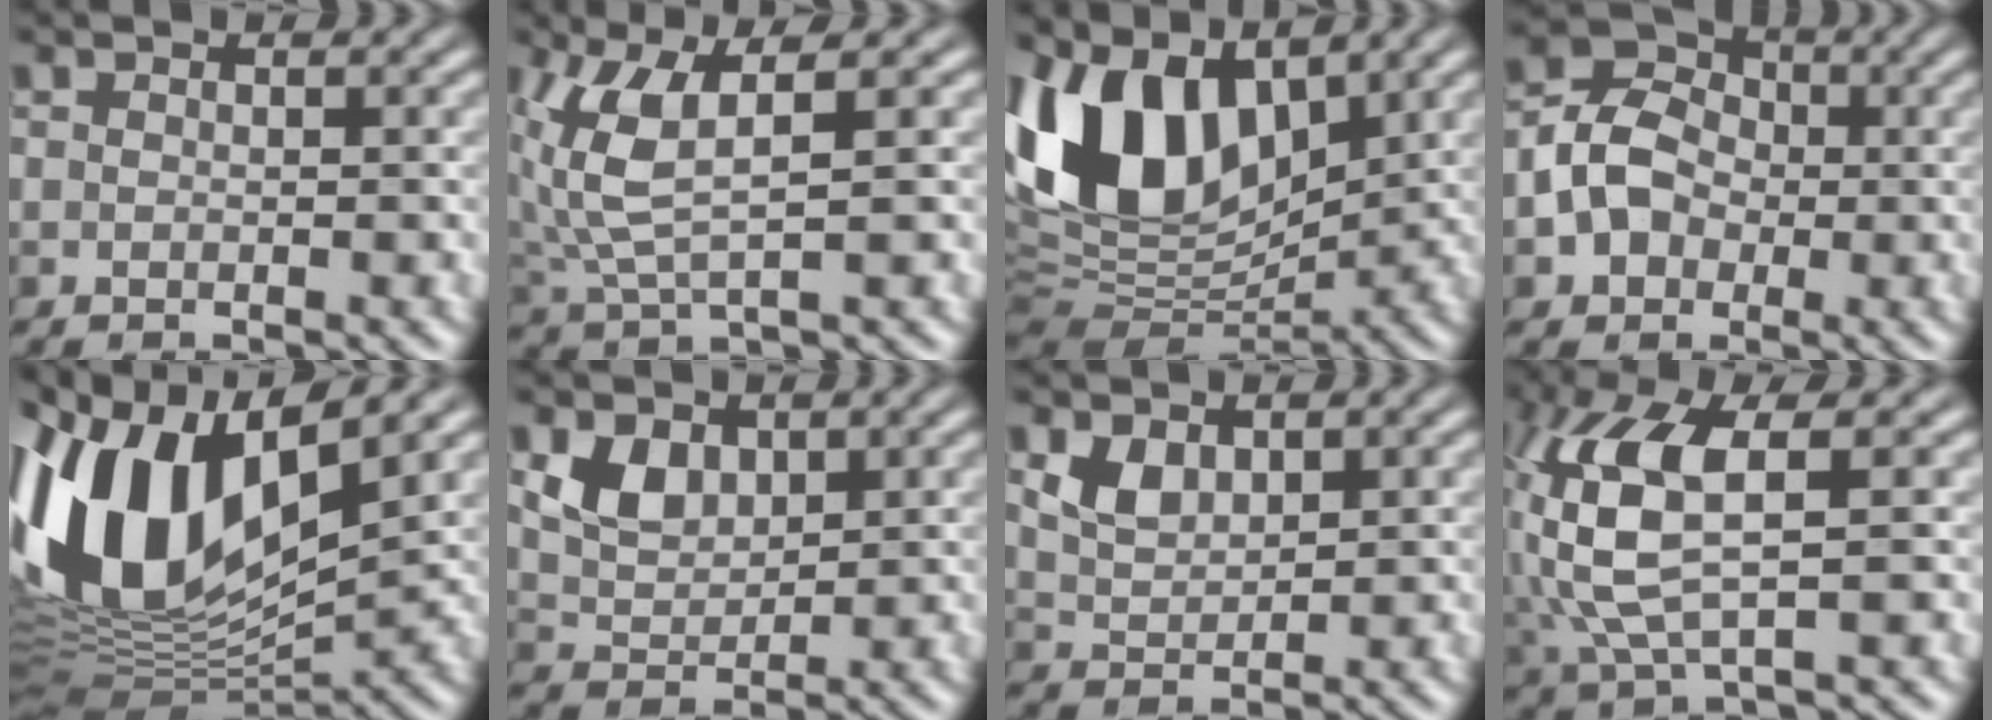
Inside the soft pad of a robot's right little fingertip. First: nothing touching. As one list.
[{"total": 6.2, "force": [0.6, 2.7, 5.6], "torque": [-0.130, 0.004, 0.008]}, {"total": 12.4, "force": [4.2, 7.5, 8.9], "torque": [-0.188, 0.027, 0.065]}, {"total": 5.2, "force": [-1.6, 4.1, 2.7], "torque": [-0.055, 0.010, -0.039]}, {"total": 13.8, "force": [2.7, 7.9, 11.0], "torque": [-0.234, 0.023, 0.038]}, {"total": 2.6, "force": [0.7, 1.9, 1.5], "torque": [-0.039, -0.011, 0.012]}, {"total": 1.7, "force": [0.4, 1.3, 1.0], "torque": [-0.032, -0.007, 0.011]}, {"total": 9.1, "force": [-0.1, 3.9, 8.2], "torque": [-0.184, 0.009, -0.008]}]